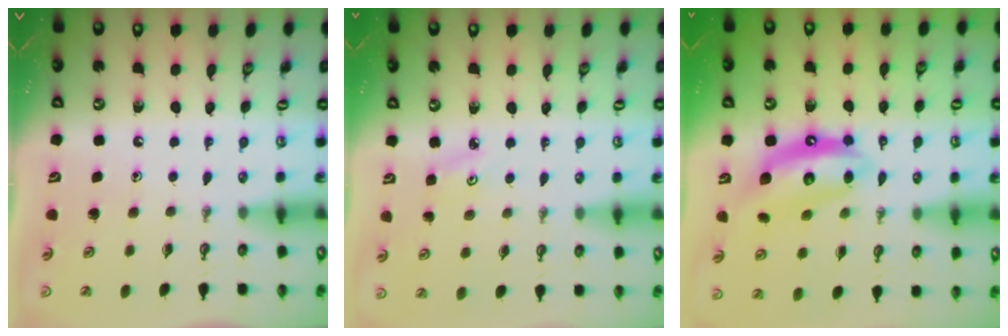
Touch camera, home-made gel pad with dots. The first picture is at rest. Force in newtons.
{"total": 2.6, "press": 2.6, "slide": 0.3}
{"total": 12.1, "press": 12.0, "slide": 1.2}